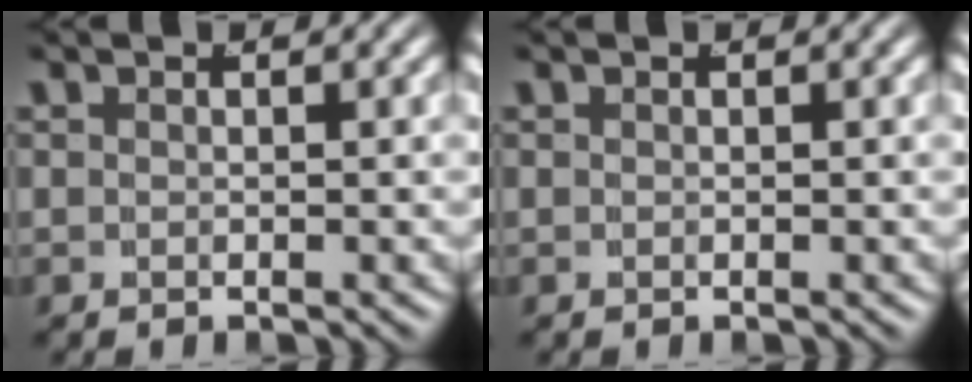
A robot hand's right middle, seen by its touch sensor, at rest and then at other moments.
{"total": 0.0}